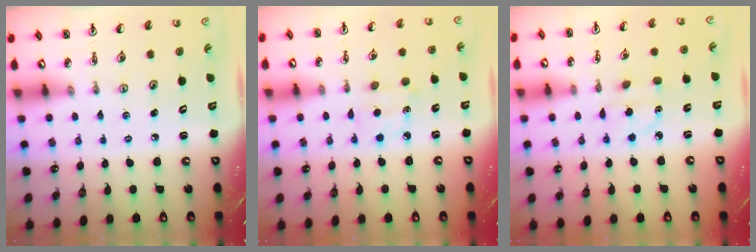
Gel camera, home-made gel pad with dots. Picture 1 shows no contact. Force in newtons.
{"total": 3.8, "press": 3.8, "slide": 0.4}
{"total": 3.1, "press": 3.1, "slide": 0.7}